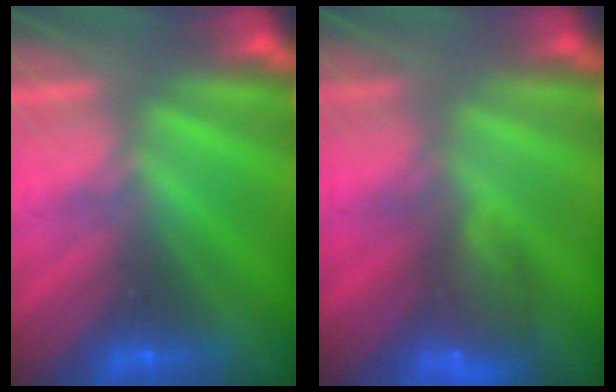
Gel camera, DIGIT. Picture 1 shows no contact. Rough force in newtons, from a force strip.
{"total": 8.7}